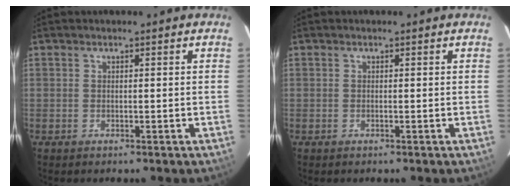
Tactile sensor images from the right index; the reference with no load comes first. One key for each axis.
{"total": 0.0}